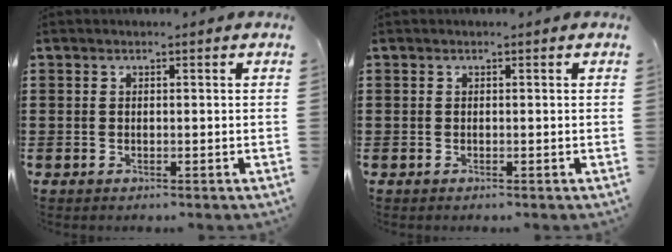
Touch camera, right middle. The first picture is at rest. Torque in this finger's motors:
{"motor_torque": [-0.65, -0.52, -0.01, -0.01]}